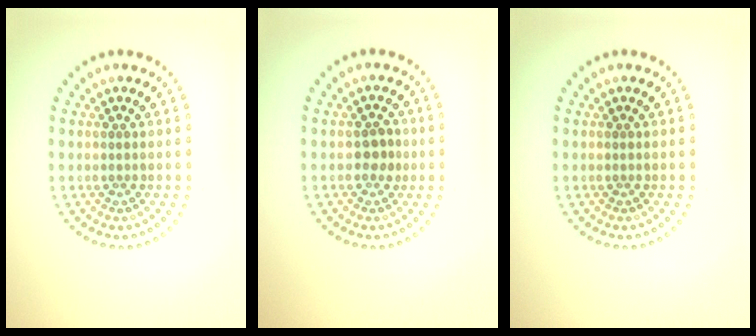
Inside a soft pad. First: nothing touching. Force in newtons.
{"total": 1.7, "press": 1.6, "slide": 0.5}
{"total": 0.0}